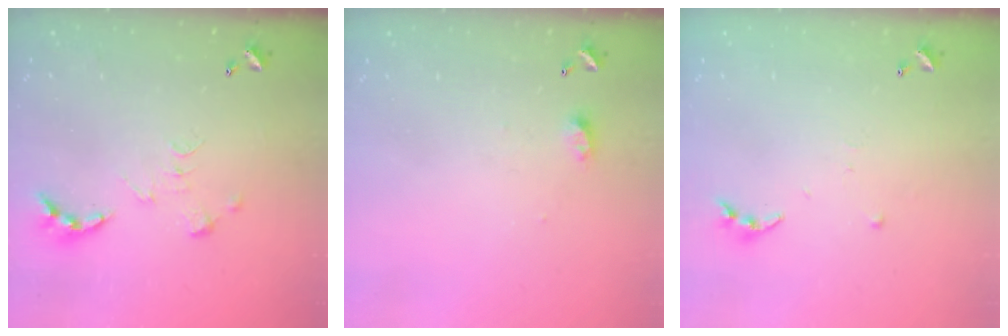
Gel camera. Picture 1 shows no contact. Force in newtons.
{"total": 4.0, "press": 4.0, "slide": 0.5}
{"total": 3.8, "press": 3.8, "slide": 0.3}